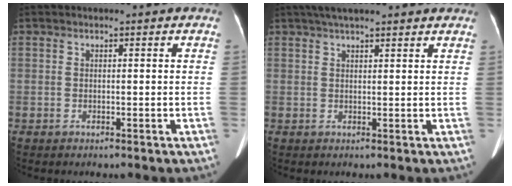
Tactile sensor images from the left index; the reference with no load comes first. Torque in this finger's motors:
{"motor_torque": [1.04, -1.07, 0.14, 0.12]}